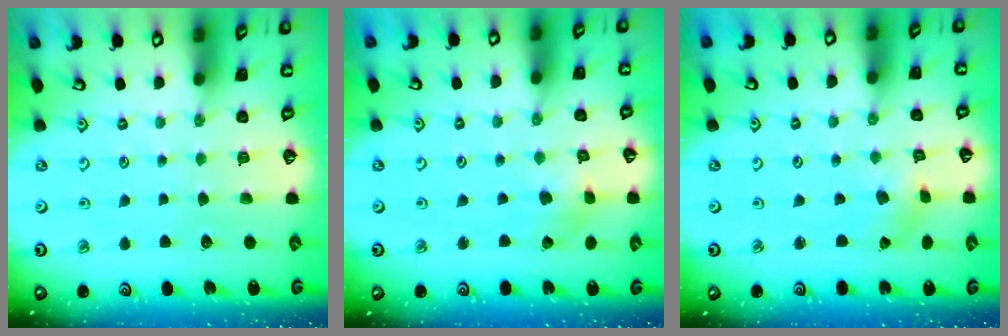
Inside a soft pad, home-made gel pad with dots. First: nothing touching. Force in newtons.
{"total": 3.2, "press": 3.2, "slide": 0.4}
{"total": 1.1, "press": 1.1, "slide": 0.2}